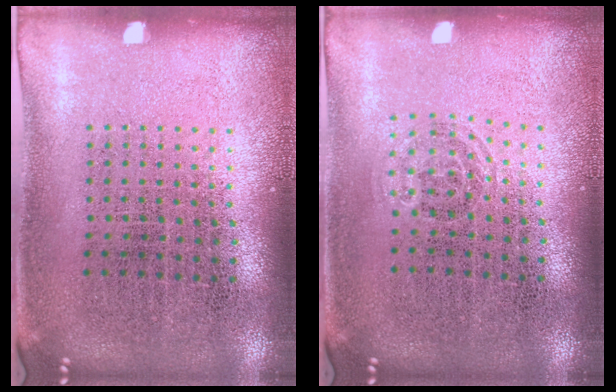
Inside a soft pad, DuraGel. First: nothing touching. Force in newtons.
{"total": 0.7, "press": 0.5, "slide": 0.5}